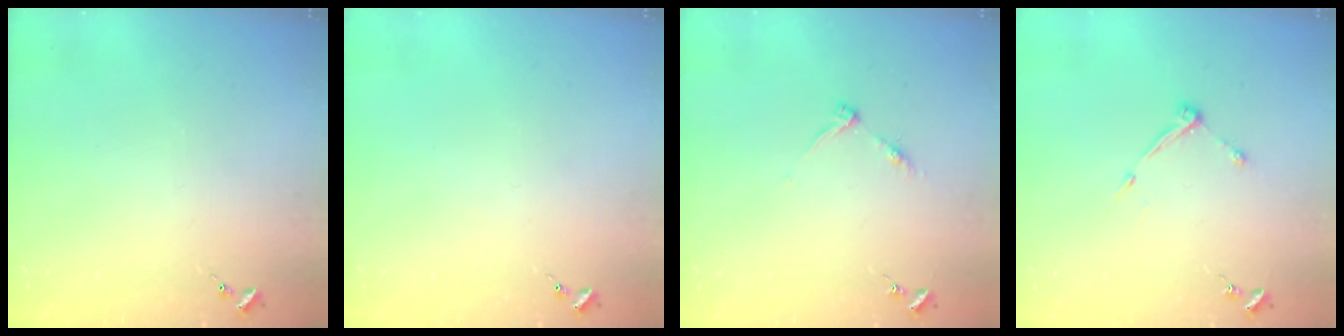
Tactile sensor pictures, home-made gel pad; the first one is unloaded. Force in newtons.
{"total": 0.0}
{"total": 4.6, "press": 4.6, "slide": 0.5}
{"total": 5.1, "press": 5.1, "slide": 0.6}